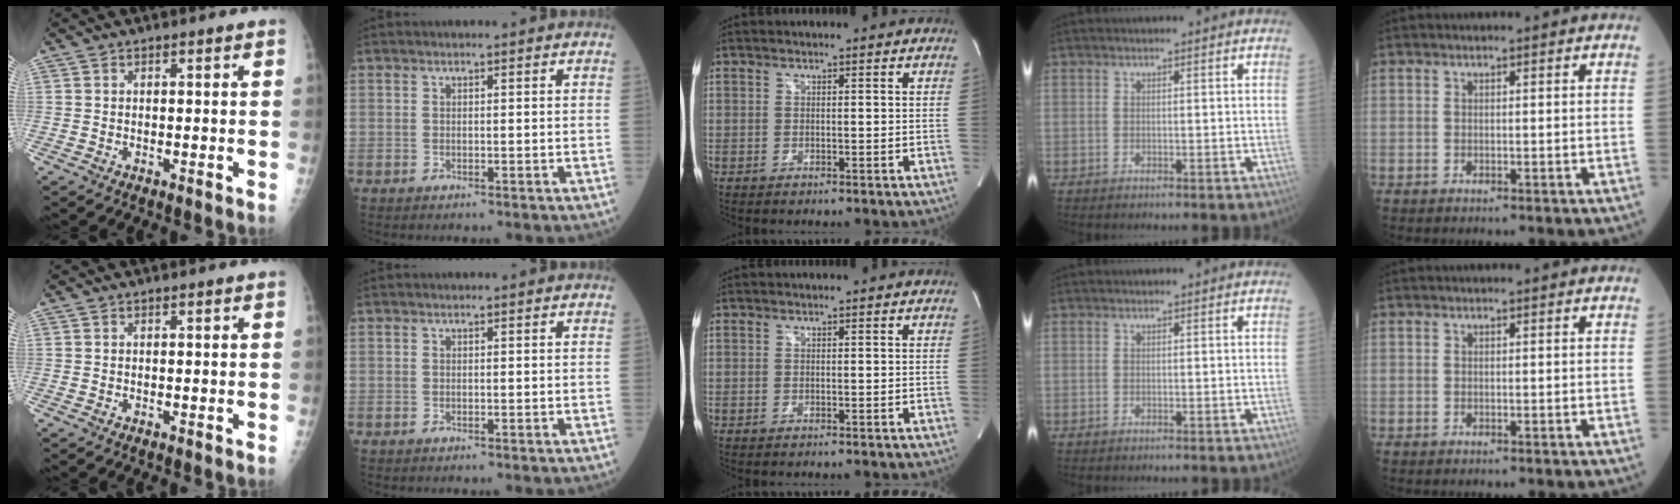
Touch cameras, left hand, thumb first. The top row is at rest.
{}